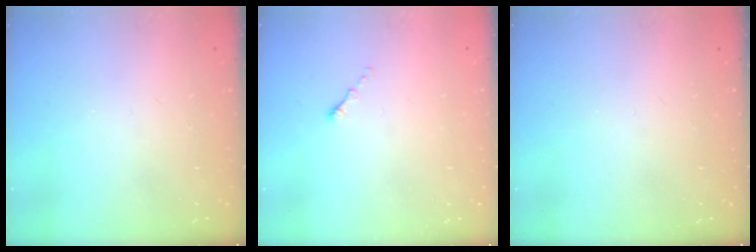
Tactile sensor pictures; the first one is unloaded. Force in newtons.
{"total": 0.0}
{"total": 0.0}